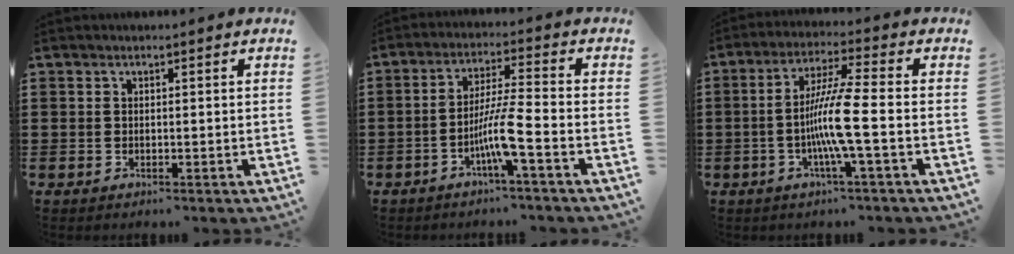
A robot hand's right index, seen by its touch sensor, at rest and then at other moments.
{"total": 7.1, "force": [-3.3, 0.0, 6.3], "torque": [-0.127, -0.008, -0.066]}
{"total": 8.8, "force": [-2.2, -0.3, 8.5], "torque": [-0.176, -0.016, -0.051]}